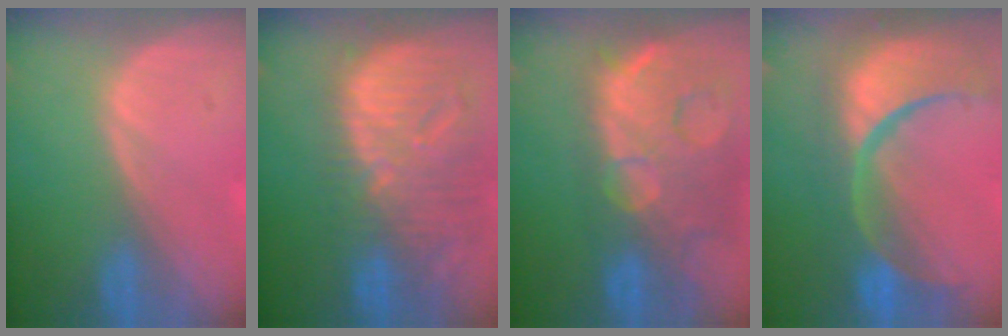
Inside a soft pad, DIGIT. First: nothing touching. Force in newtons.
{"total": 13.2, "press": 11.5, "slide": 6.6}
{"total": 14.7, "press": 11.9, "slide": 8.6}
{"total": 14.3, "press": 11.4, "slide": 8.7}